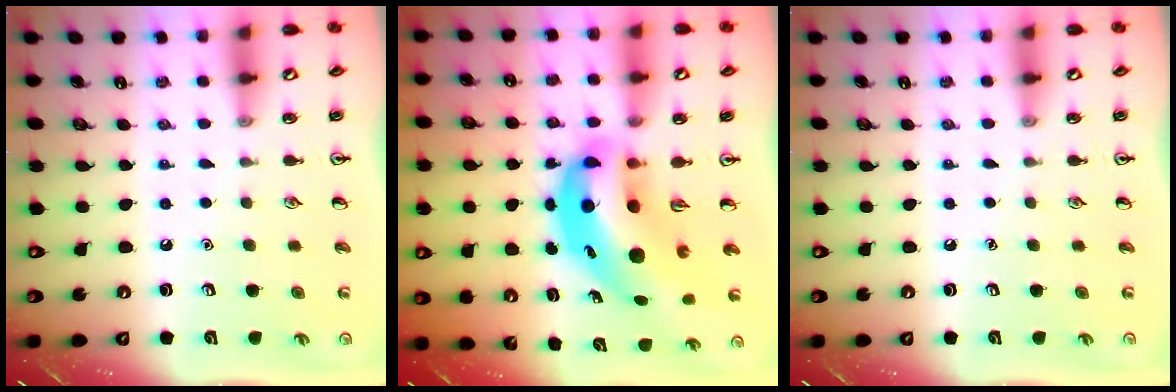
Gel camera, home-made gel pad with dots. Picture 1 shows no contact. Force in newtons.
{"total": 13.4, "press": 12.9, "slide": 3.7}
{"total": 0.0}